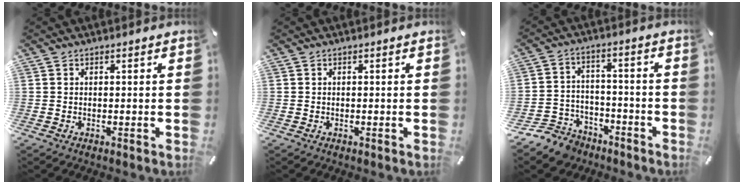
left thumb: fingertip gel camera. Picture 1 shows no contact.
{"total": 0.0}
{"total": 9.6, "force": [-7.2, 5.9, 2.1], "torque": [-0.040, 0.047, -0.132]}